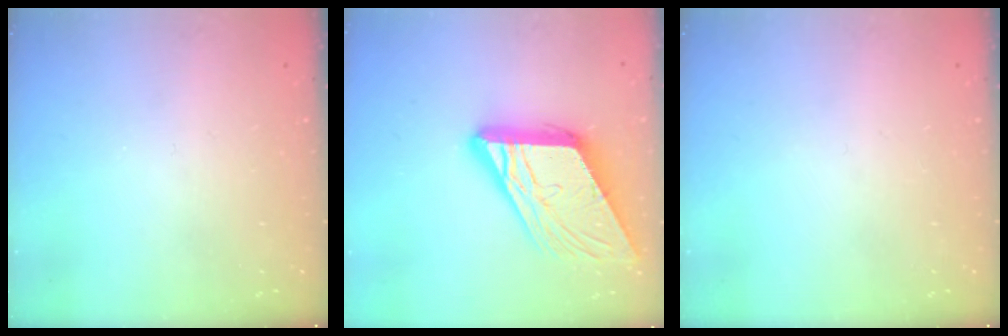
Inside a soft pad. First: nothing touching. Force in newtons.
{"total": 18.0, "press": 17.8, "slide": 2.4}
{"total": 0.0}